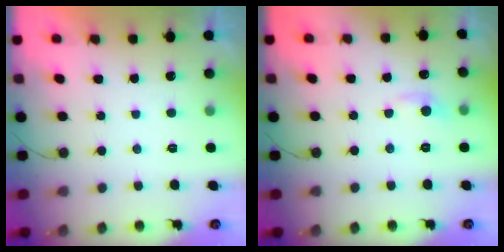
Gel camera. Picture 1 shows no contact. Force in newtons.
{"total": 7.0, "press": 6.9, "slide": 0.7}